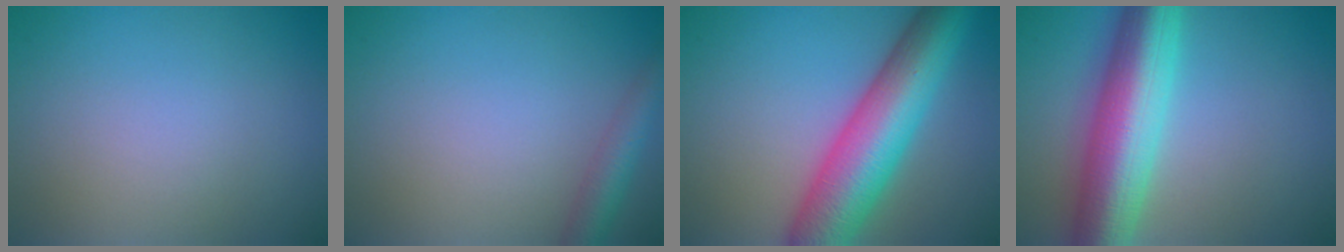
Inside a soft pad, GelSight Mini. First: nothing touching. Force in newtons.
{"total": 3.0, "press": 3.0, "slide": 0.2}
{"total": 10.6, "press": 10.6, "slide": 0.4}
{"total": 10.5, "press": 10.5, "slide": 0.1}